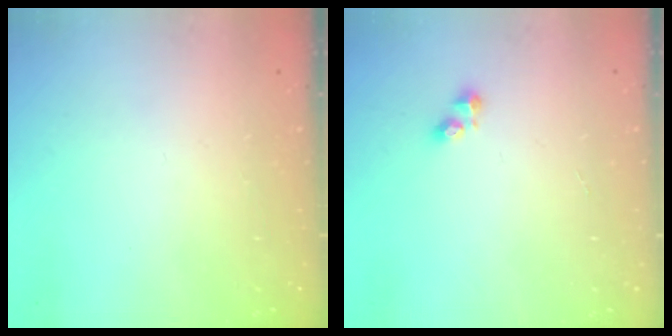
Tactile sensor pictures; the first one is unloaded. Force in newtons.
{"total": 2.6, "press": 2.6, "slide": 0.4}